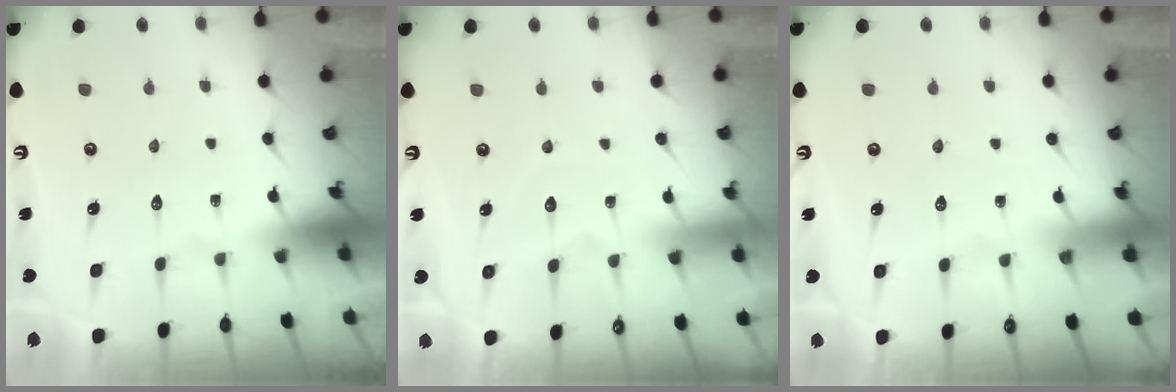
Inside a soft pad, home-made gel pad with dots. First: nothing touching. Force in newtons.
{"total": 4.5, "press": 4.5, "slide": 0.5}
{"total": 2.9, "press": 2.9, "slide": 0.4}